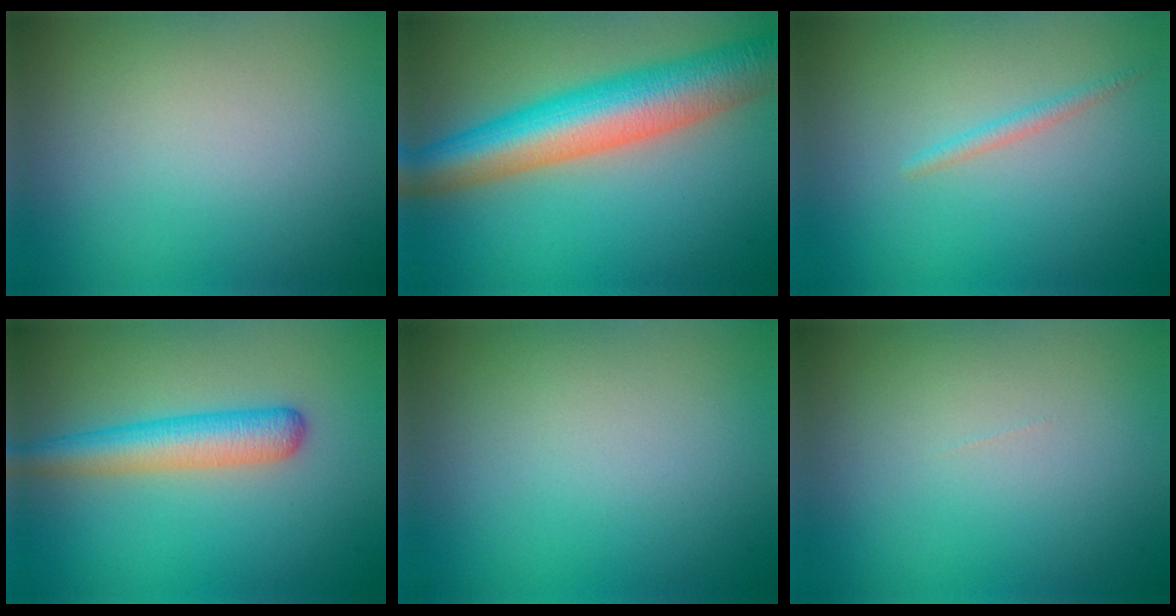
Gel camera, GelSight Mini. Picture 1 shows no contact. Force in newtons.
{"total": 9.8, "press": 9.8, "slide": 0.4}
{"total": 1.1, "press": 1.1, "slide": 0.0}
{"total": 4.3, "press": 4.3, "slide": 0.1}
{"total": 0.0}
{"total": 0.0}